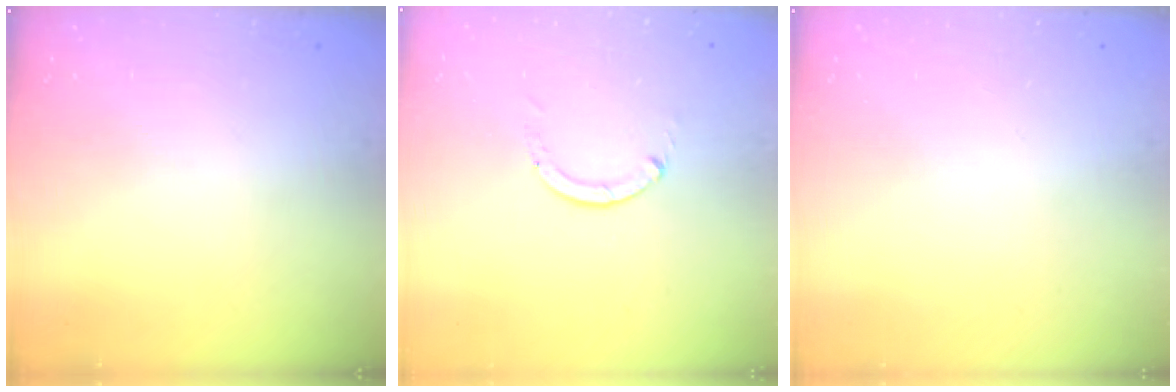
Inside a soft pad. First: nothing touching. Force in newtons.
{"total": 0.0}
{"total": 0.0}